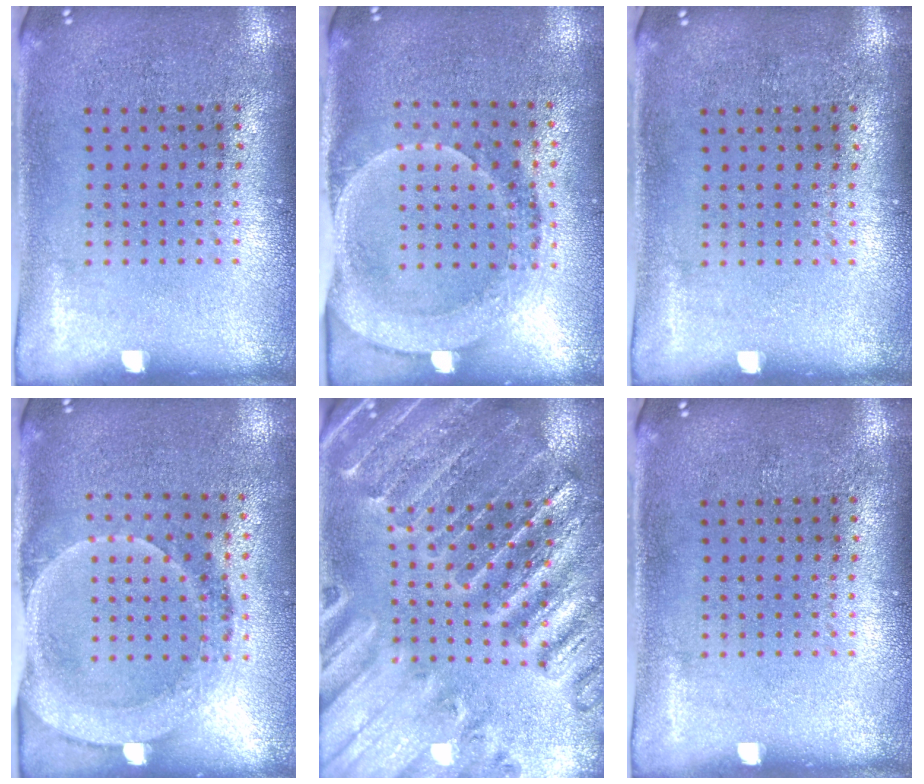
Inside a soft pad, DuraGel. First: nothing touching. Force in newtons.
{"total": 1.8, "press": 1.7, "slide": 0.7}
{"total": 0.0}
{"total": 1.8, "press": 1.7, "slide": 0.7}
{"total": 2.7, "press": 2.7, "slide": 0.4}
{"total": 0.0}